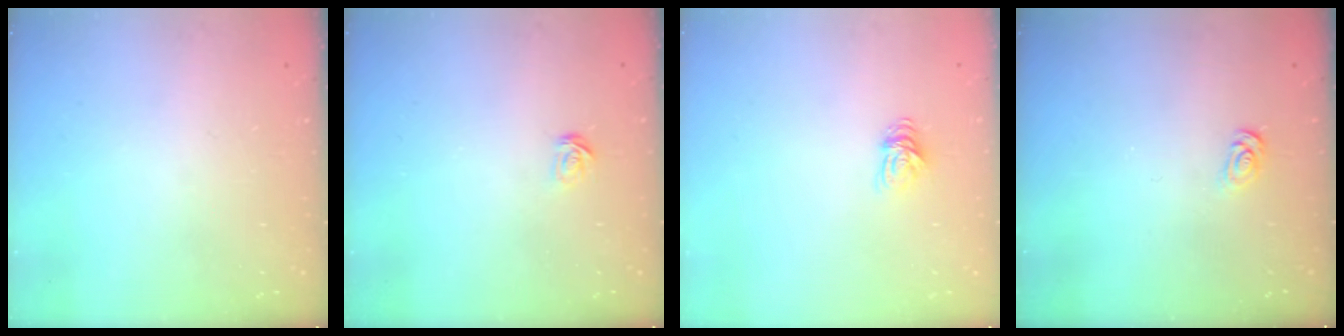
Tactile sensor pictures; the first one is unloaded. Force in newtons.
{"total": 2.3, "press": 2.3, "slide": 0.1}
{"total": 6.3, "press": 6.3, "slide": 0.6}
{"total": 2.5, "press": 2.4, "slide": 0.3}